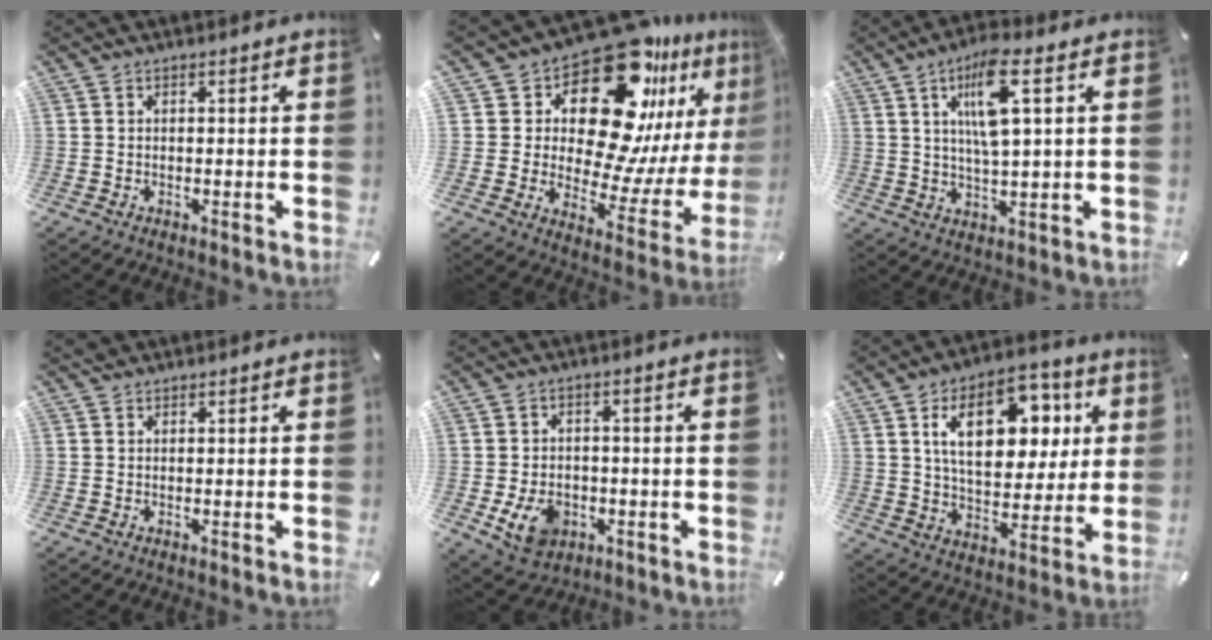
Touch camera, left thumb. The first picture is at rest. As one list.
[{"total": 24.2, "force": [15.6, 11.6, 14.3], "torque": [-0.208, -0.137, 0.264]}, {"total": 10.9, "force": [4.2, 2.4, 9.8], "torque": [-0.185, -0.003, 0.066]}, {"total": 0.9, "force": [0.6, 0.6, 0.1], "torque": [-0.001, 0.003, 0.011]}, {"total": 8.2, "force": [-2.3, 6.5, 4.6], "torque": [-0.091, 0.007, -0.040]}, {"total": 18.5, "force": [7.0, 11.2, 13.0], "torque": [-0.200, -0.008, 0.119]}]